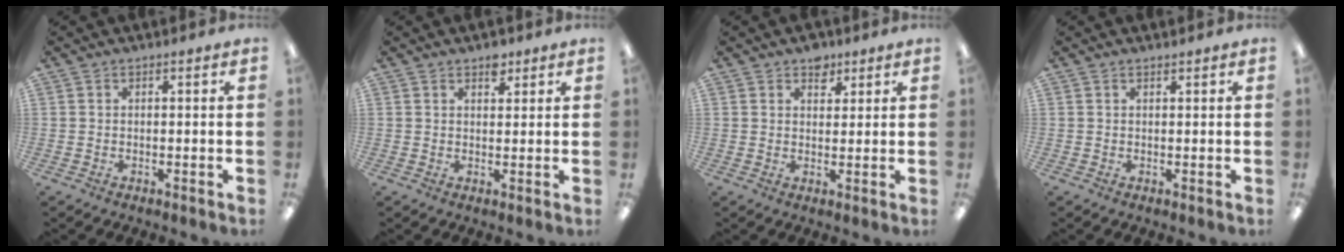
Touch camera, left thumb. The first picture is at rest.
{"total": 3.0, "force": [2.2, 1.6, 1.3], "torque": [-0.003, -0.008, 0.035]}
{"total": 4.1, "force": [2.9, 2.6, 1.4], "torque": [-0.003, -0.010, 0.048]}
{"total": 0.6, "force": [0.5, 0.1, 0.0], "torque": [-0.002, 0.001, 0.010]}